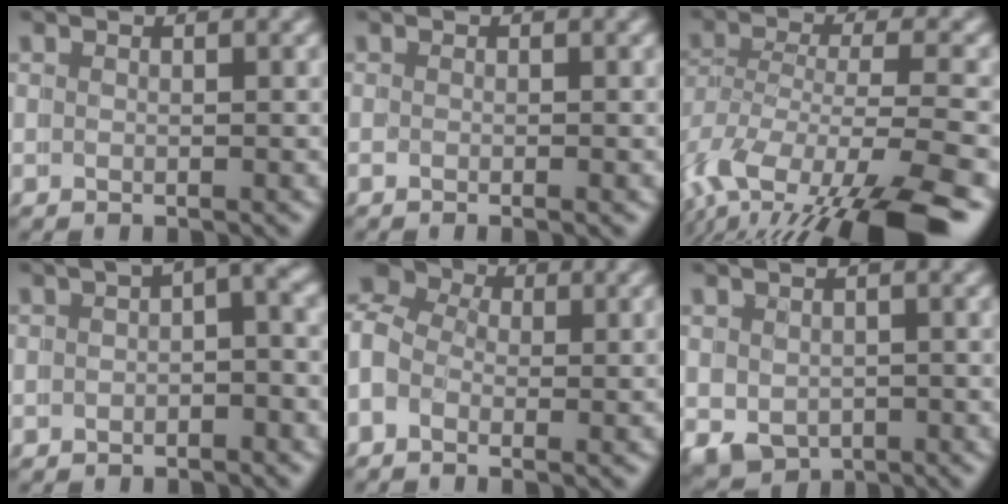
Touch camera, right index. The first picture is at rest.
{"total": 0.7, "force": [-0.3, -0.4, 0.6], "torque": [-0.002, 0.001, -0.007]}
{"total": 8.4, "force": [-3.7, 3.7, 6.6], "torque": [-0.134, -0.043, -0.042]}
{"total": 2.4, "force": [0.0, 1.3, 2.0], "torque": [-0.016, 0.008, -0.007]}
{"total": 6.1, "force": [1.5, 5.2, 2.9], "torque": [-0.052, 0.014, 0.000]}
{"total": 4.1, "force": [-1.6, 3.4, 1.6], "torque": [-0.033, -0.038, -0.007]}